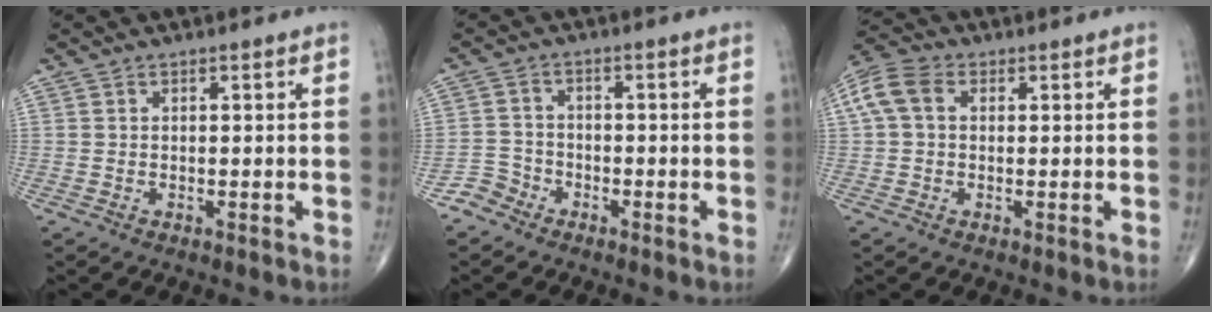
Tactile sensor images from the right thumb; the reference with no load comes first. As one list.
[{"total": 3.4, "force": [-2.6, 2.2, 0.0], "torque": [0.011, 0.012, -0.059]}, {"total": 7.2, "force": [1.4, 5.1, 4.9], "torque": [-0.112, 0.027, 0.022]}]